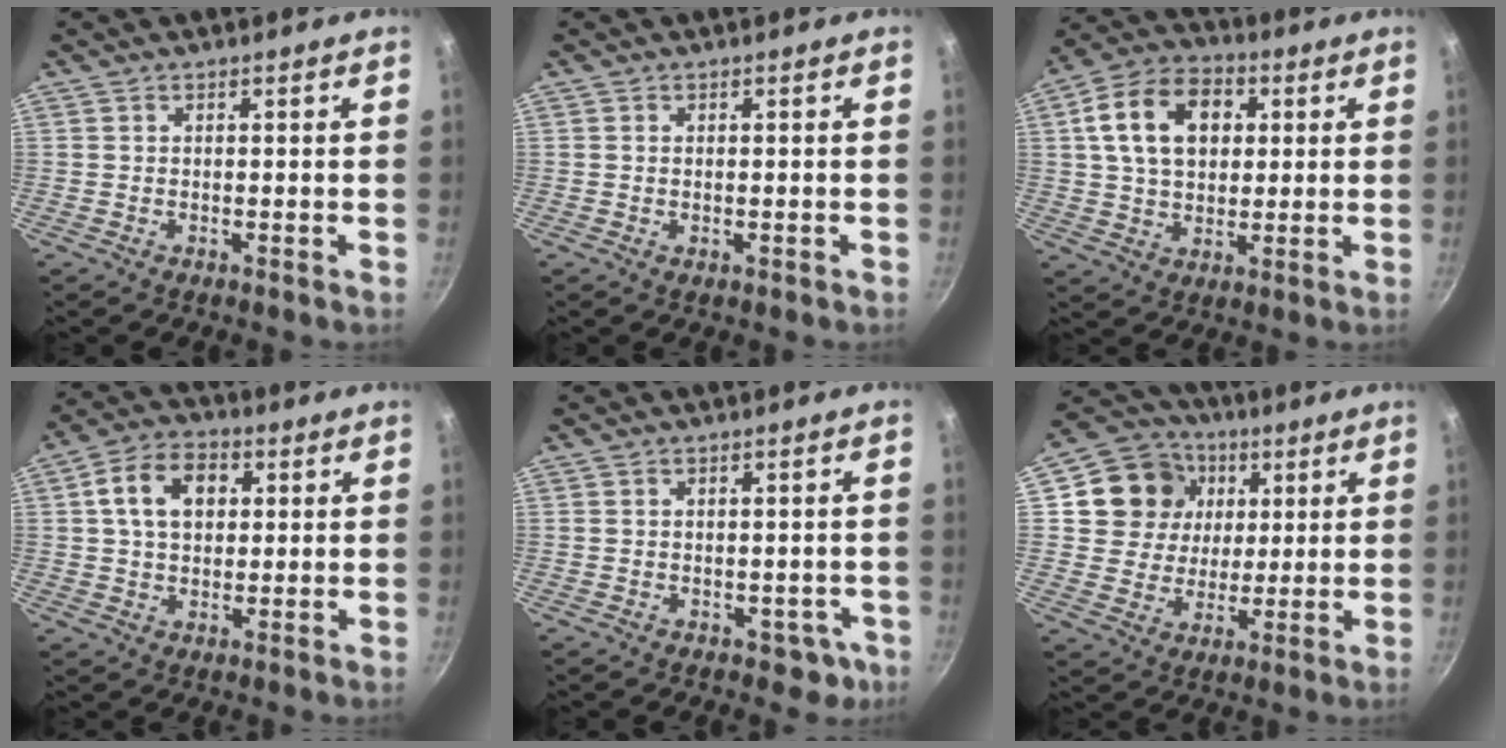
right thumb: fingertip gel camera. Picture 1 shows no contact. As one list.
[{"total": 0.8, "force": [-0.2, 0.4, 0.7], "torque": [-0.010, 0.000, -0.002]}, {"total": 14.7, "force": [3.4, 10.4, 9.9], "torque": [-0.148, 0.014, 0.047]}, {"total": 10.2, "force": [2.3, 7.3, 6.8], "torque": [-0.096, 0.013, 0.028]}, {"total": 4.0, "force": [-1.4, 3.0, 2.3], "torque": [-0.005, 0.023, 0.001]}, {"total": 13.8, "force": [4.0, 12.2, 5.1], "torque": [-0.067, 0.006, 0.064]}]